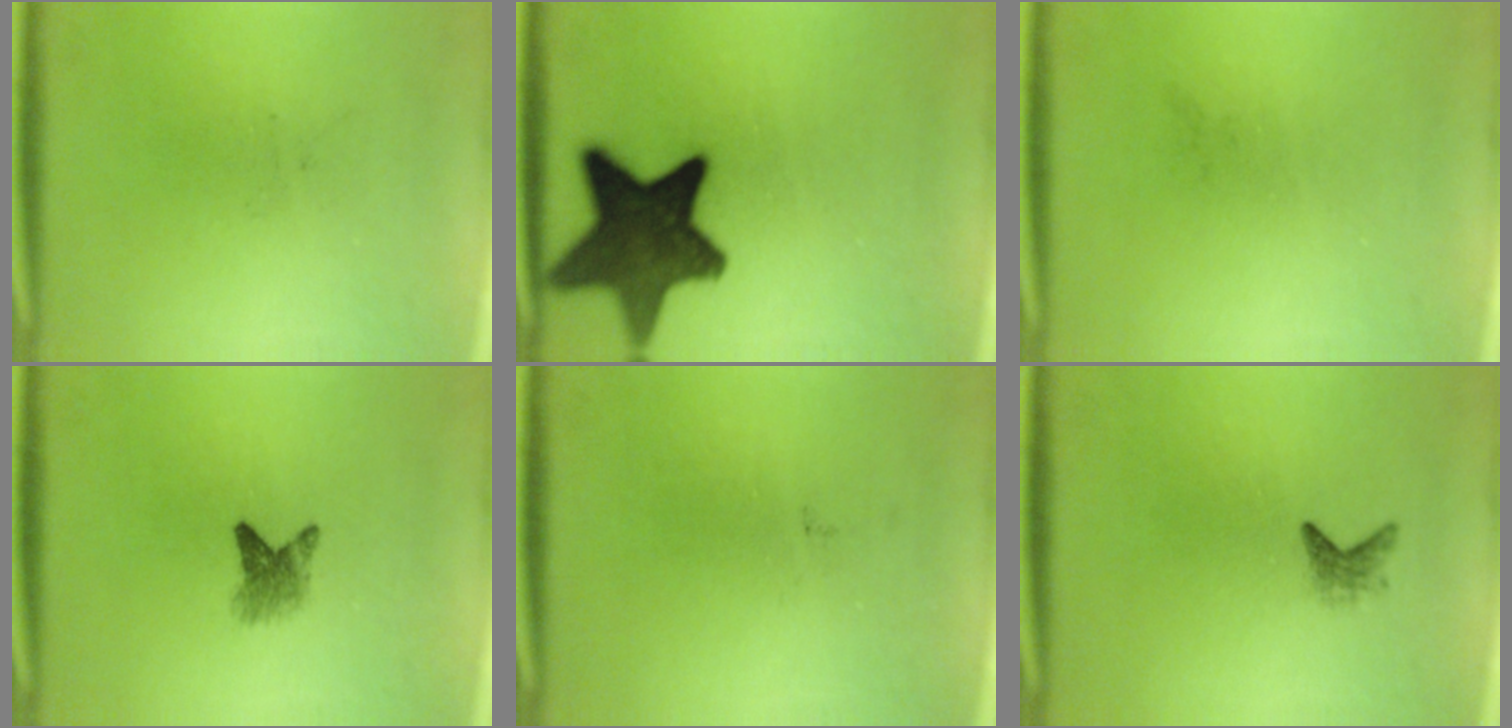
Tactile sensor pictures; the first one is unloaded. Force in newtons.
{"total": 15.0}
{"total": 0.0}
{"total": 2.7}
{"total": 0.0}
{"total": 1.5}